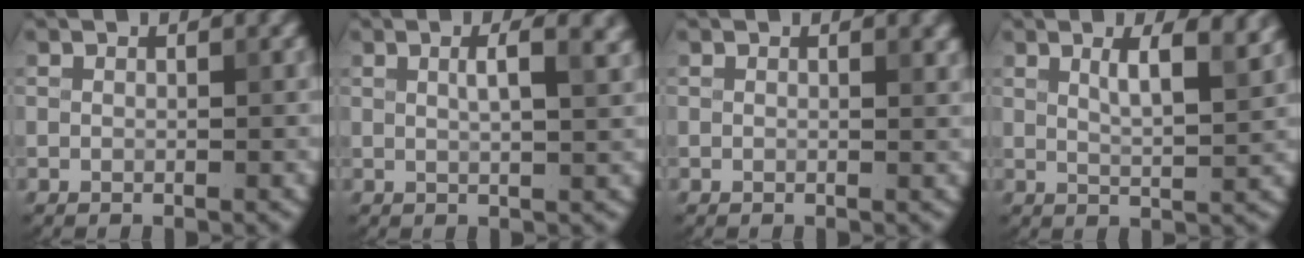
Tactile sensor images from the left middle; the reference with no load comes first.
{"total": 3.8, "force": [1.3, 1.3, 3.3], "torque": [-0.035, 0.013, 0.009]}
{"total": 0.6, "force": [0.3, 0.2, 0.5], "torque": [-0.007, -0.001, 0.005]}
{"total": 5.1, "force": [2.2, 1.7, 4.3], "torque": [-0.056, 0.006, 0.030]}